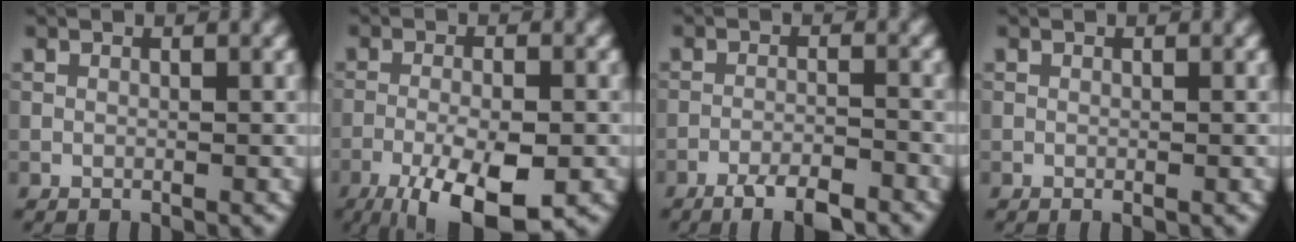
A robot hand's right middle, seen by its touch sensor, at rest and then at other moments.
{"total": 9.0, "force": [-5.0, 2.8, 7.0], "torque": [-0.130, -0.016, -0.085]}
{"total": 4.4, "force": [-3.4, 0.9, 2.6], "torque": [-0.044, -0.007, -0.057]}
{"total": 0.0}